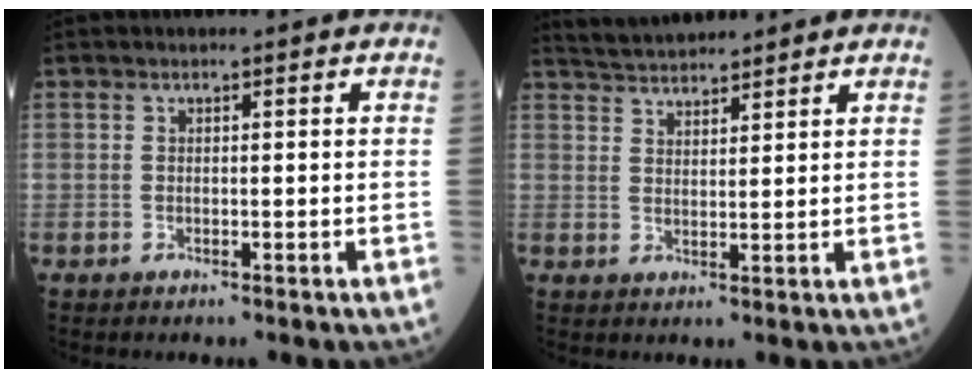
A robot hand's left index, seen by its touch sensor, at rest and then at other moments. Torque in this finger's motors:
{"motor_torque": [-0.10, -0.27, 0.05, 0.00]}